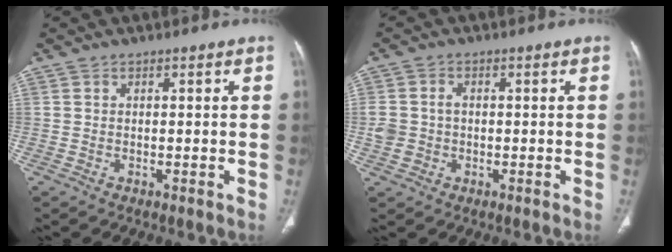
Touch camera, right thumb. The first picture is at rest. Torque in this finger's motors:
{"motor_torque": [0.06, 0.05, 0.19, 0.33, 0.06]}